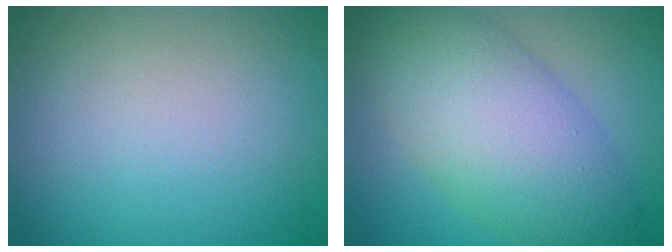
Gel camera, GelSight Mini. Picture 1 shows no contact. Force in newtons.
{"total": 8.3, "press": 8.3, "slide": 0.3}